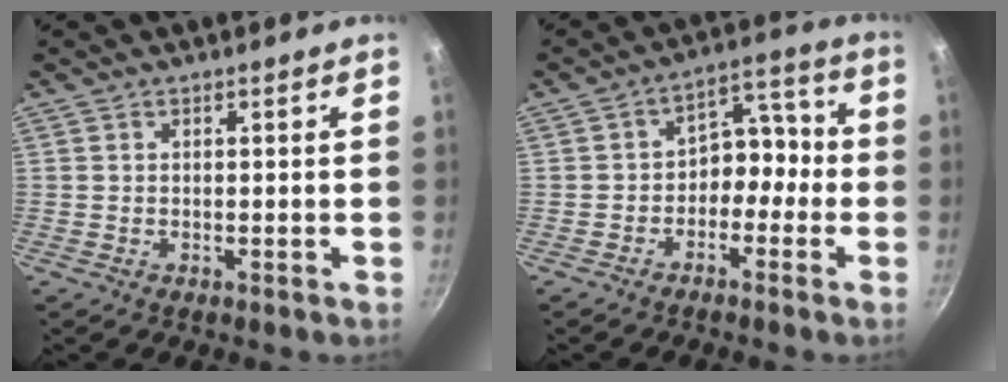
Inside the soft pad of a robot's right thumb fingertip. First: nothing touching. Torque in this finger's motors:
{"motor_torque": [-0.15, 0.18, 0.00, 0.00, 0.06]}